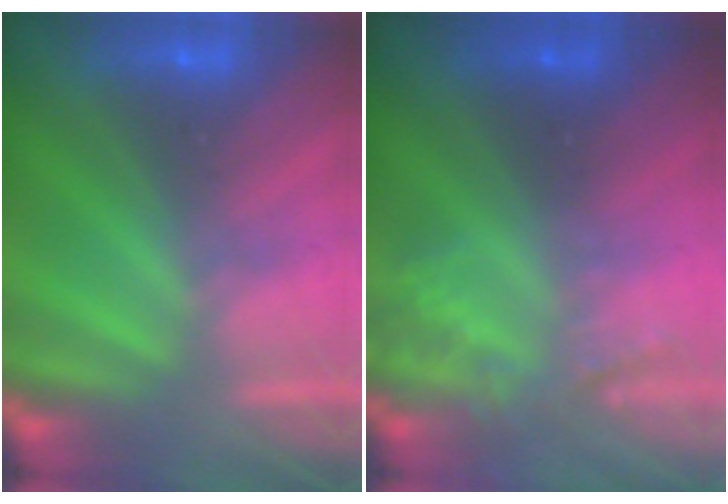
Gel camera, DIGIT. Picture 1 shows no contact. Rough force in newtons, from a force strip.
{"total": 1.9}